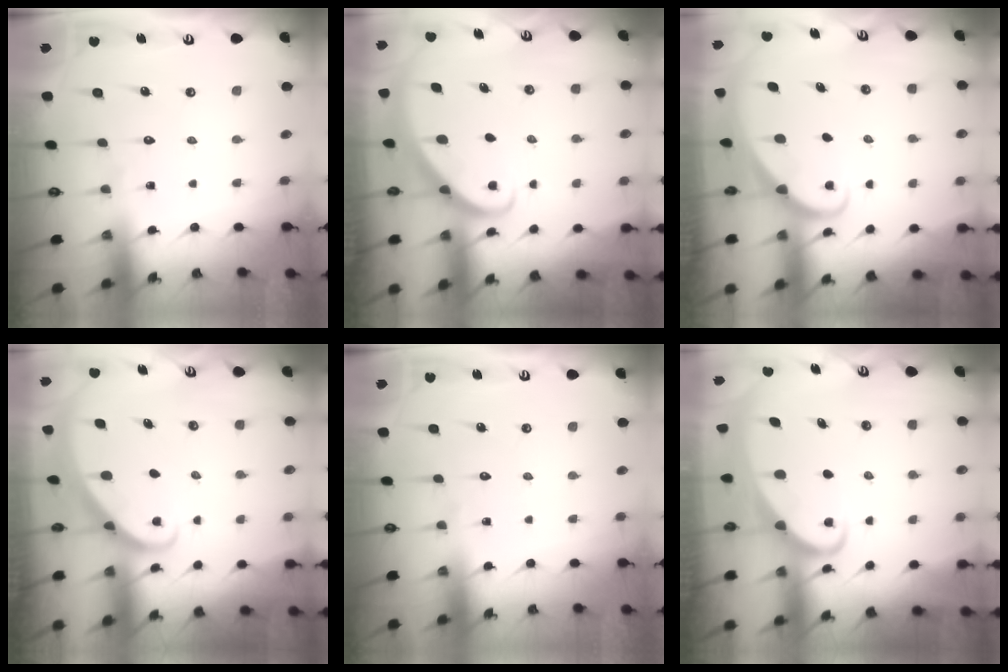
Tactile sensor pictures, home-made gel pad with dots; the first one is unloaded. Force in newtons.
{"total": 2.7, "press": 2.7, "slide": 0.2}
{"total": 1.6, "press": 1.6, "slide": 0.1}
{"total": 2.0, "press": 2.0, "slide": 0.0}
{"total": 0.0}
{"total": 2.6, "press": 2.6, "slide": 0.4}